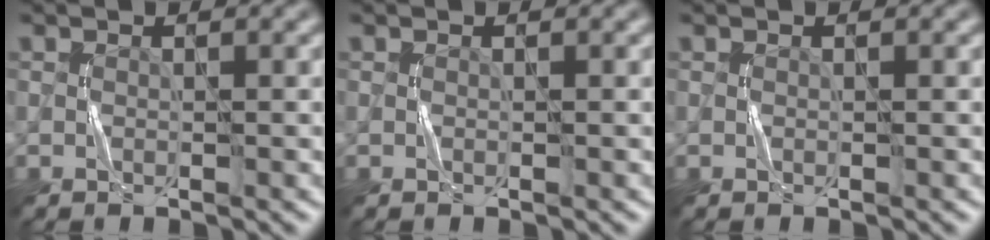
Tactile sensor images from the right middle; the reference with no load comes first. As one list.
[{"total": 0.0}, {"total": 0.0}]